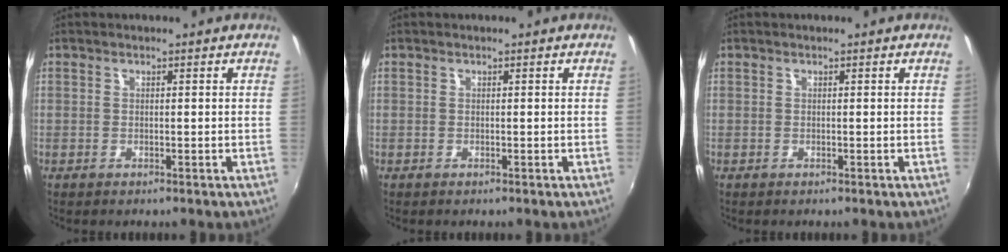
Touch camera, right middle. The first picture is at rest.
{"total": 0.0}
{"total": 0.0}